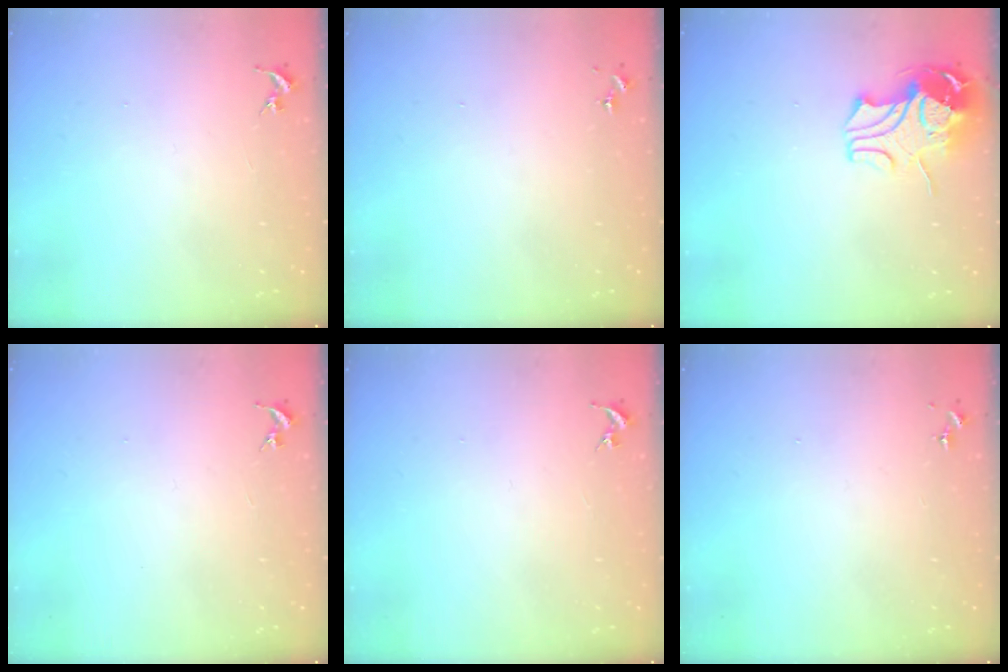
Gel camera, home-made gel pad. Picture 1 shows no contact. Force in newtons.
{"total": 0.0}
{"total": 11.6, "press": 11.5, "slide": 1.6}
{"total": 0.0}
{"total": 0.0}
{"total": 0.0}